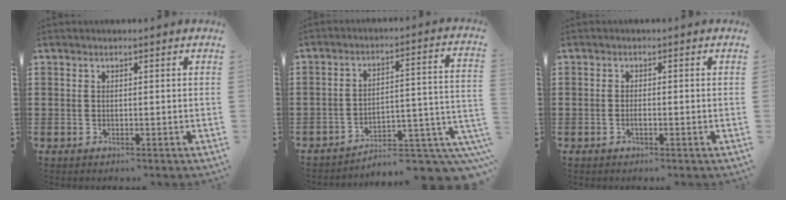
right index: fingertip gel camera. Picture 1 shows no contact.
{"total": 6.0, "force": [-5.1, 1.3, 2.8], "torque": [-0.042, -0.002, -0.099]}
{"total": 1.0, "force": [-0.4, 0.3, 0.8], "torque": [-0.018, -0.001, -0.006]}